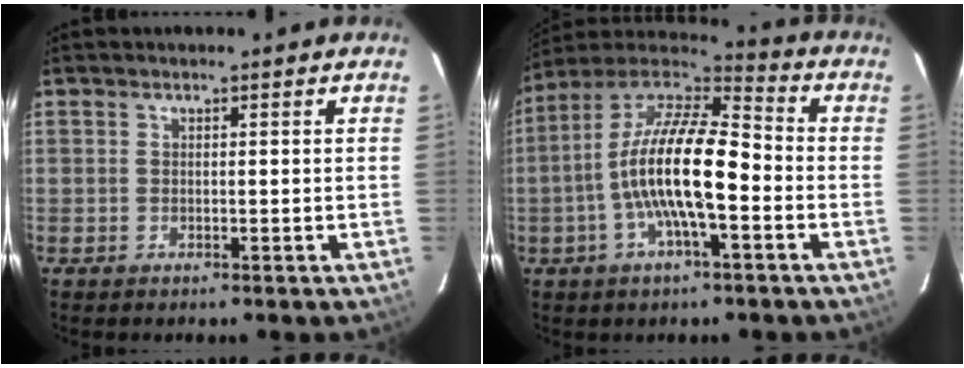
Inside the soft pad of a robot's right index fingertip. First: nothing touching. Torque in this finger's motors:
{"motor_torque": [2.14, 0.00, 1.05, 0.21]}